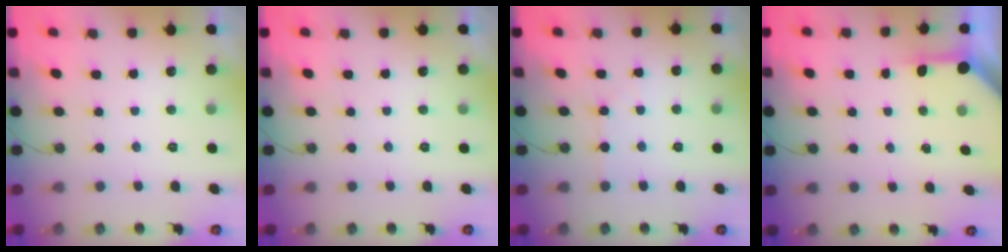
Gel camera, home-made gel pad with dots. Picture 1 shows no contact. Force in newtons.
{"total": 0.0}
{"total": 2.9, "press": 2.8, "slide": 0.5}
{"total": 3.4, "press": 3.4, "slide": 0.4}